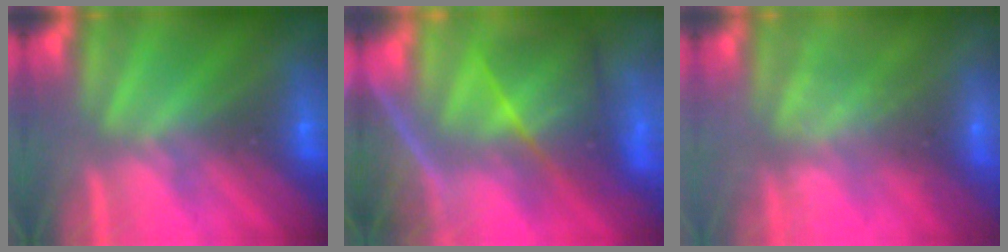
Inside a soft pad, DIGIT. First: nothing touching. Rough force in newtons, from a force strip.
{"total": 7.3}
{"total": 2.3}